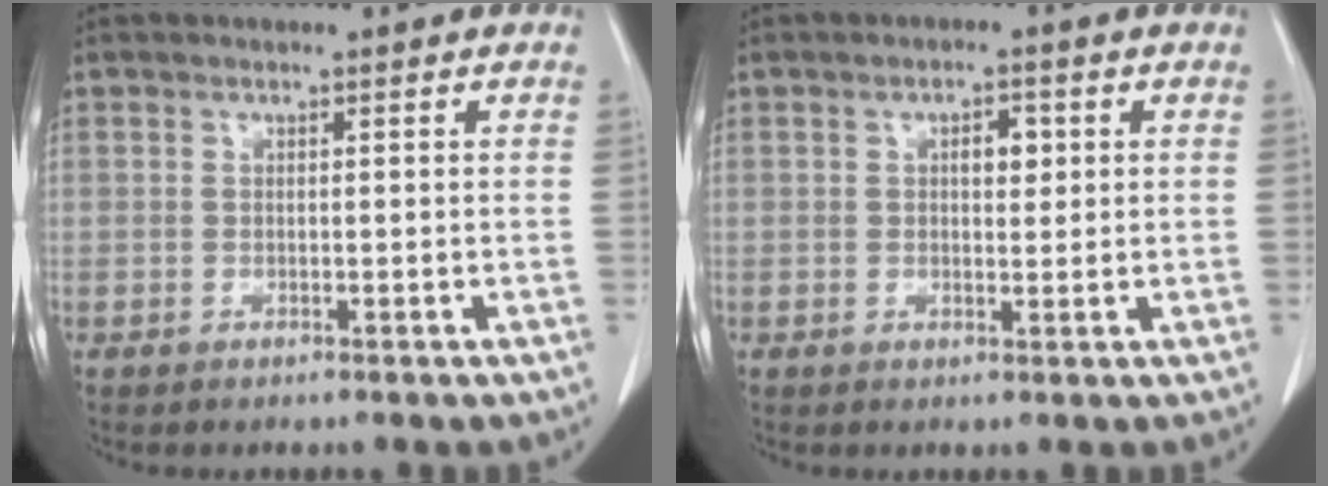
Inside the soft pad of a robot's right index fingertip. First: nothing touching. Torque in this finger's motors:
{"motor_torque": [0.24, 0.06, 0.14, 0.04]}